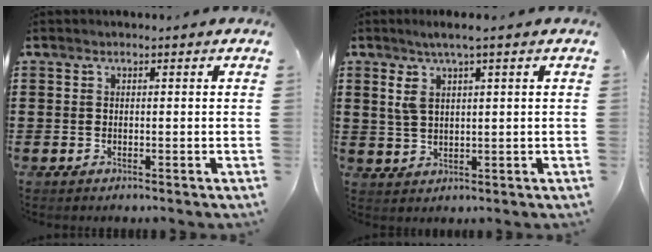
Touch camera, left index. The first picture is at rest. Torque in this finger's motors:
{"motor_torque": [1.08, -1.06, 0.55, 0.14]}